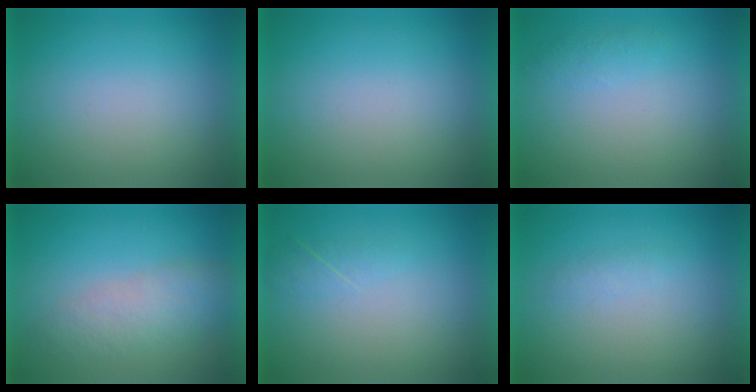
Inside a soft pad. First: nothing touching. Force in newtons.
{"total": 0.0}
{"total": 2.1}
{"total": 2.9}
{"total": 1.9}
{"total": 1.3}